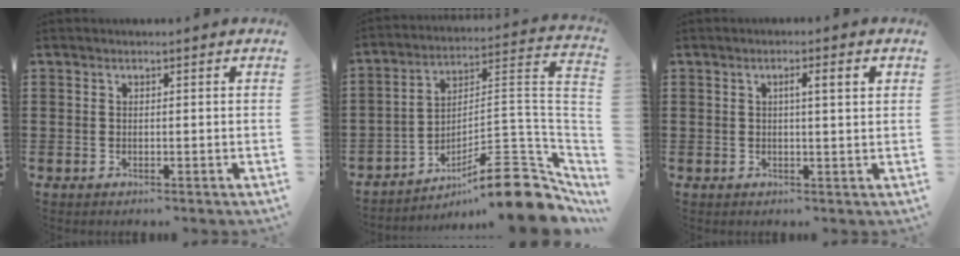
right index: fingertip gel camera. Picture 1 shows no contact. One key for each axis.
{"total": 12.9, "fx": -8.6, "fy": 3.1, "fz": 9.0, "tx": -0.109, "ty": 0.021, "tz": -0.154}
{"total": 3.2, "fx": 0.7, "fy": 0.3, "fz": 3.1, "tx": -0.058, "ty": 0.003, "tz": 0.008}